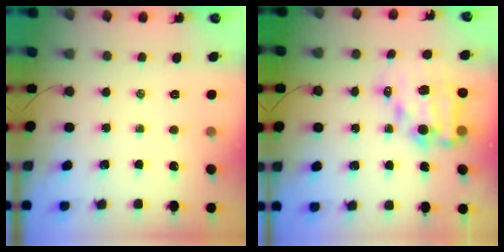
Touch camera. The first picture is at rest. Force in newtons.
{"total": 13.2, "press": 12.8, "slide": 3.2}